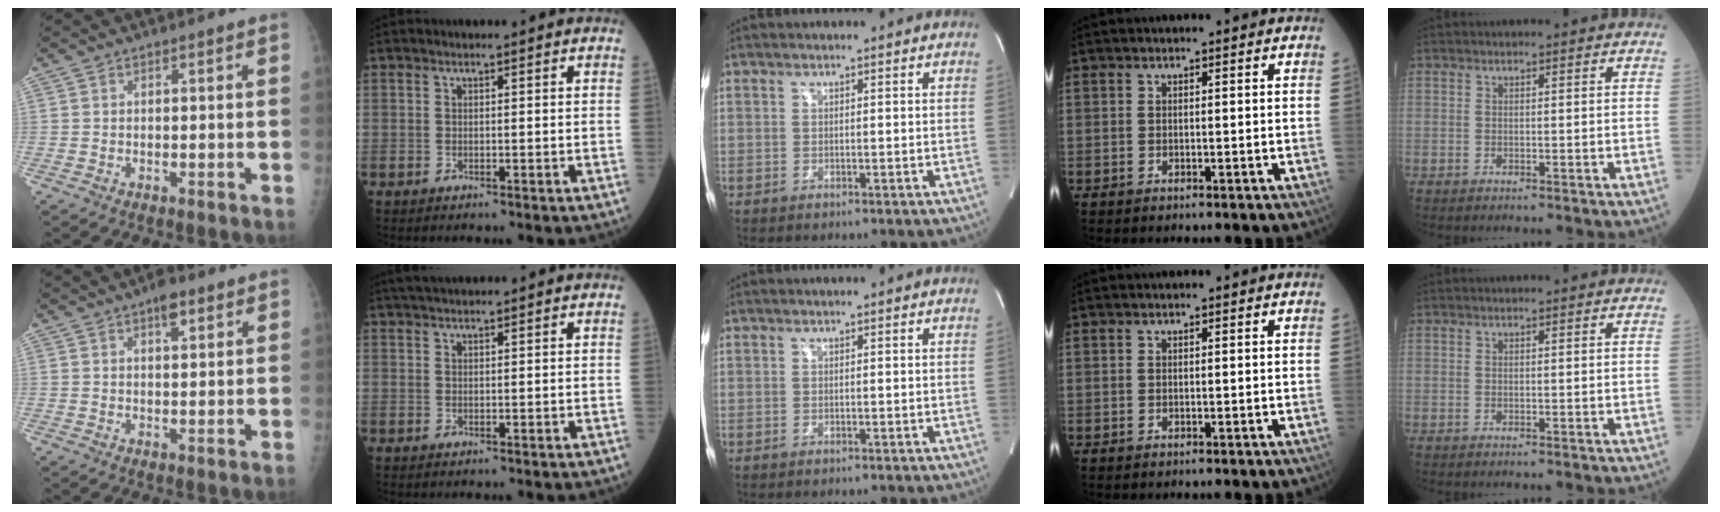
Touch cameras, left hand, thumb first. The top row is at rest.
{"thumb": {"total": 3.6, "force": [2.1, 1.6, 2.5], "torque": [-0.024, -0.008, 0.029]}, "index": {"total": 3.4, "force": [3.0, 0.2, 1.6], "torque": [-0.025, 0.027, 0.052]}}